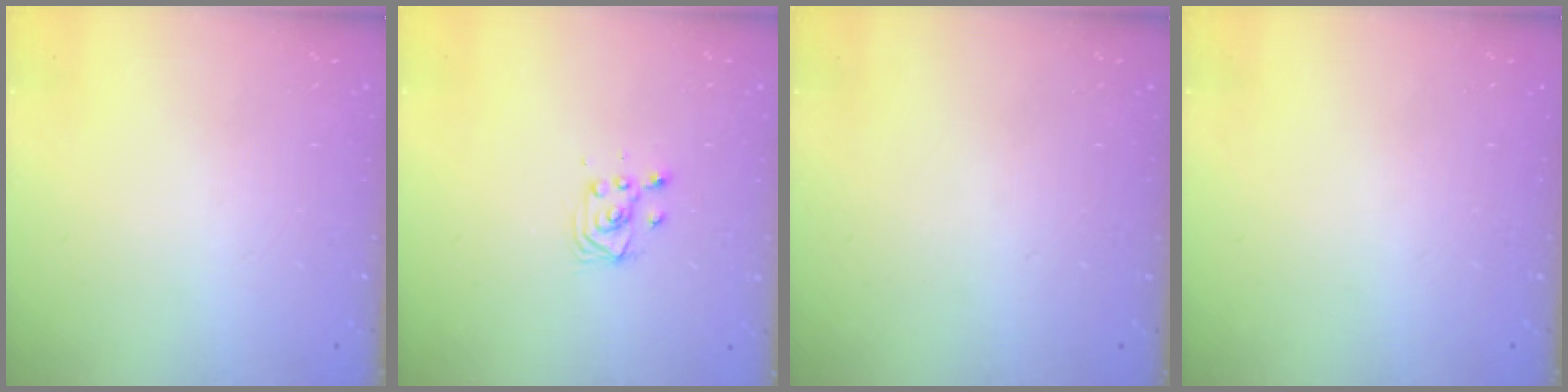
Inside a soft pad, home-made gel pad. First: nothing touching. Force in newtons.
{"total": 3.8, "press": 3.7, "slide": 0.4}
{"total": 0.0}
{"total": 0.0}